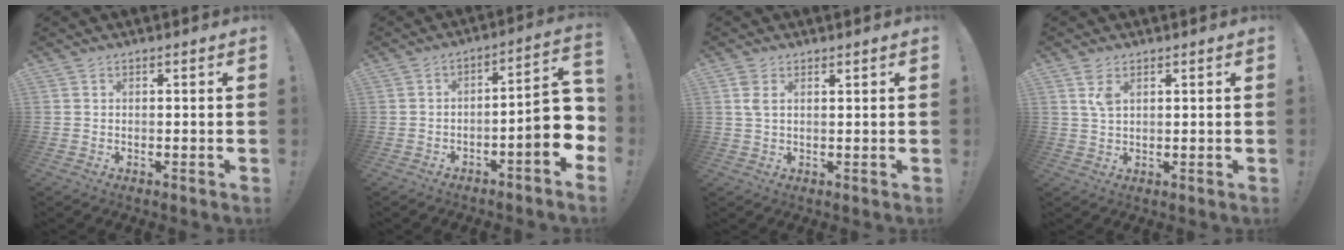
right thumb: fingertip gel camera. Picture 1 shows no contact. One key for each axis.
{"total": 10.7, "fx": -2.9, "fy": 2.2, "fz": 10.1, "tx": -0.128, "ty": 0.006, "tz": -0.050}
{"total": 3.1, "fx": 1.4, "fy": 1.5, "fz": 2.4, "tx": -0.039, "ty": -0.001, "tz": 0.023}
{"total": 3.8, "fx": 1.9, "fy": 1.8, "fz": 2.8, "tx": -0.049, "ty": -0.003, "tz": 0.031}